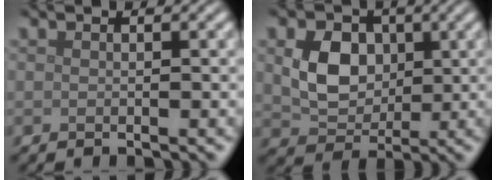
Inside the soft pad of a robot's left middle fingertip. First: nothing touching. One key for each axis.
{"total": 5.2, "fx": 1.0, "fy": 4.1, "fz": 3.1, "tx": -0.067, "ty": -0.003, "tz": 0.015}